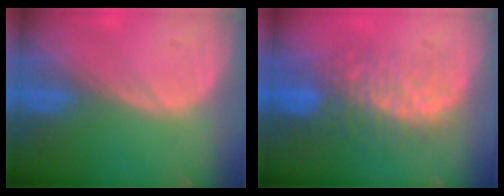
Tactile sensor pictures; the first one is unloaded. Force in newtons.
{"total": 9.1, "press": 8.3, "slide": 3.8}